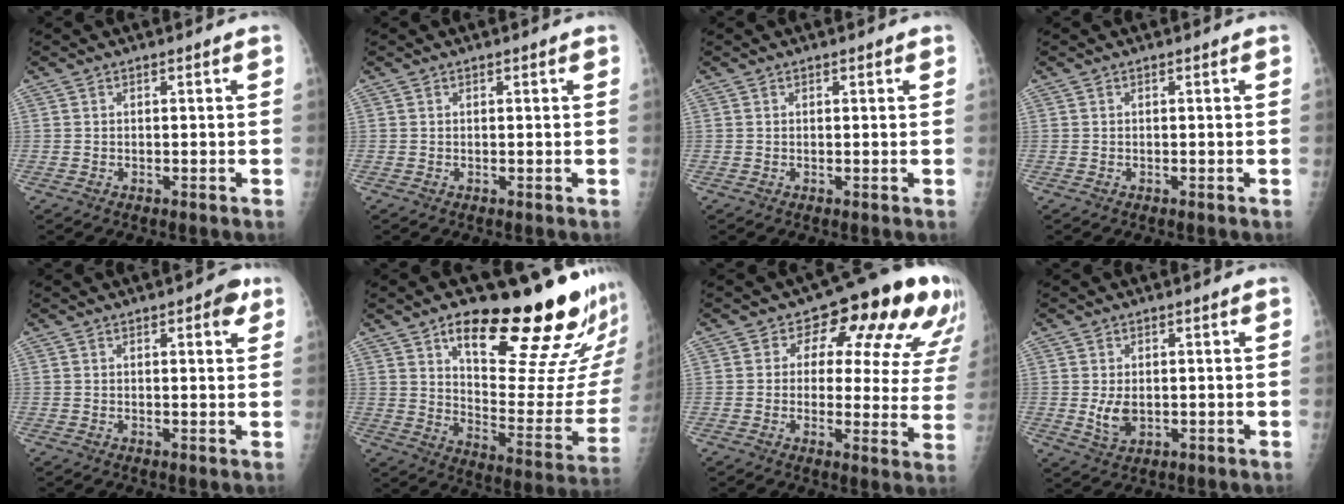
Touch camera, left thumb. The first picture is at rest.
{"total": 0.6, "force": [0.4, 0.3, 0.4], "torque": [-0.001, -0.001, 0.003]}
{"total": 0.9, "force": [0.5, 0.4, 0.5], "torque": [-0.001, -0.001, 0.004]}
{"total": 0.0}
{"total": 4.0, "force": [2.1, 1.6, 3.0], "torque": [-0.023, -0.005, 0.020]}
{"total": 27.2, "force": [17.3, 7.4, 19.6], "torque": [-0.235, -0.092, 0.254]}
{"total": 18.1, "force": [8.9, 9.4, 12.6], "torque": [-0.107, -0.032, 0.091]}
{"total": 4.1, "force": [0.1, 2.7, 3.1], "torque": [-0.048, -0.010, 0.010]}